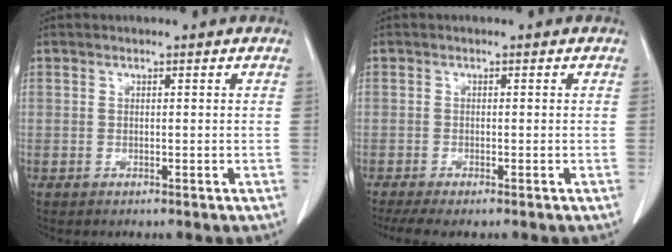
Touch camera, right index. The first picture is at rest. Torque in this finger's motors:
{"motor_torque": [0.46, -0.48, 0.22, 0.06]}